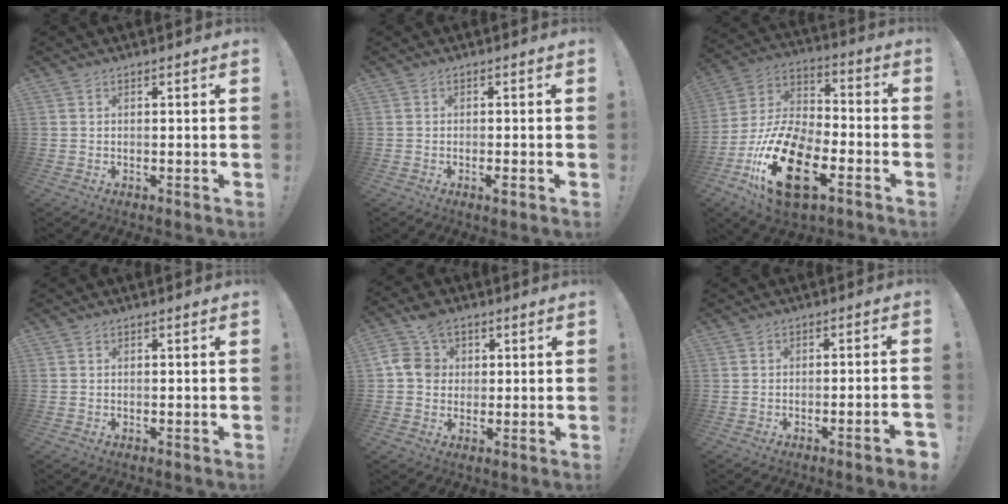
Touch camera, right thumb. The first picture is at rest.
{"total": 1.6, "force": [-0.9, 0.0, 1.4], "torque": [-0.019, -0.001, -0.015]}
{"total": 22.3, "force": [-10.0, 11.3, 16.4], "torque": [-0.326, 0.056, -0.166]}
{"total": 0.0}
{"total": 9.5, "force": [3.3, 7.9, 4.1], "torque": [-0.067, -0.003, 0.068]}
{"total": 4.6, "force": [-2.2, -0.1, 4.1], "torque": [-0.062, 0.002, -0.031]}